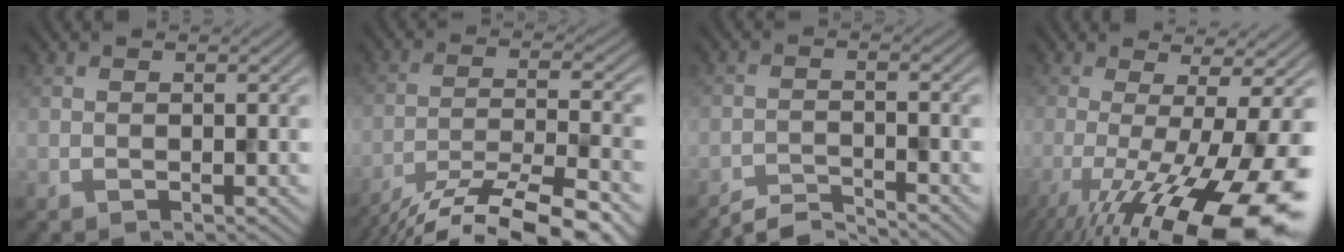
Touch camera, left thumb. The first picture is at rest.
{"total": 14.2, "force": [-11.7, 2.5, 7.7], "torque": [-0.128, -0.018, -0.181]}
{"total": 3.8, "force": [-3.6, 0.3, 1.0], "torque": [-0.010, 0.001, -0.075]}
{"total": 17.4, "force": [-6.1, 4.3, 15.7], "torque": [-0.226, -0.012, -0.093]}